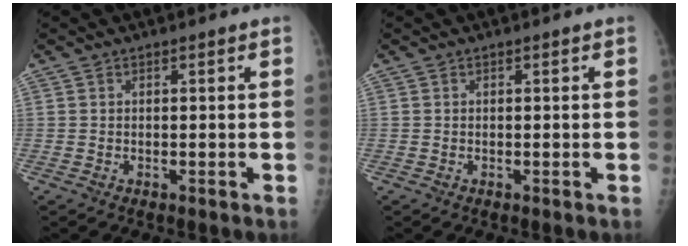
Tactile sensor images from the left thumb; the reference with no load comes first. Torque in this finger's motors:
{"motor_torque": [0.00, 0.00, 0.00, 0.00, 0.00]}